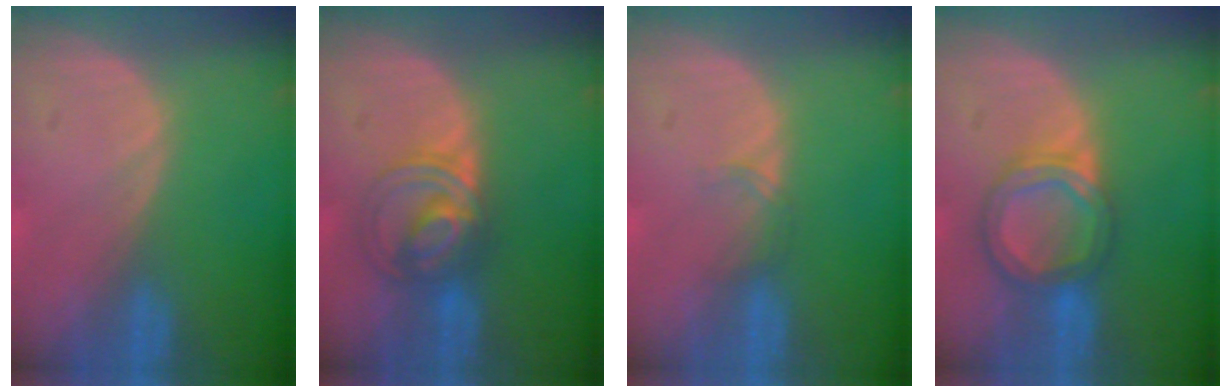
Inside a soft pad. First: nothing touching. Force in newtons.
{"total": 5.9, "press": 5.9, "slide": 0.7}
{"total": 1.3, "press": 1.2, "slide": 0.2}
{"total": 6.3, "press": 5.8, "slide": 2.6}